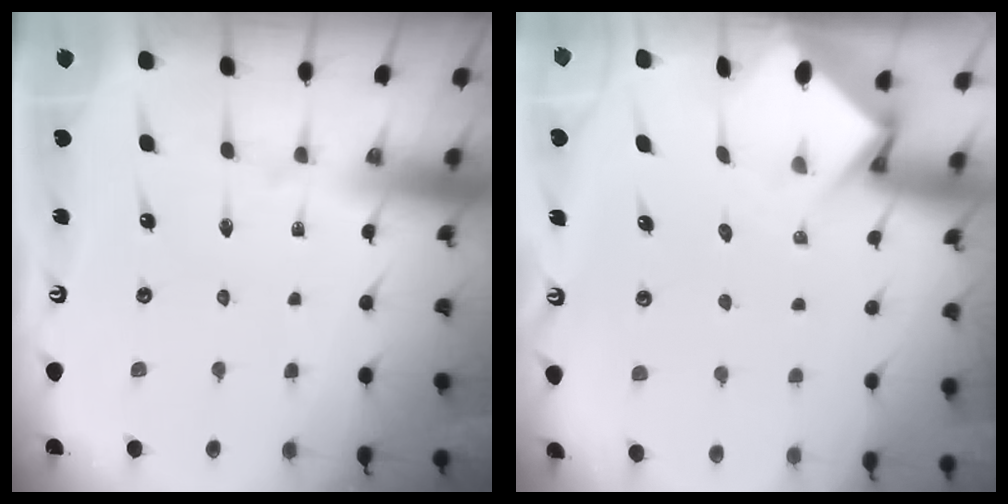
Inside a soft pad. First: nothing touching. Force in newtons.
{"total": 3.7, "press": 3.7, "slide": 0.3}